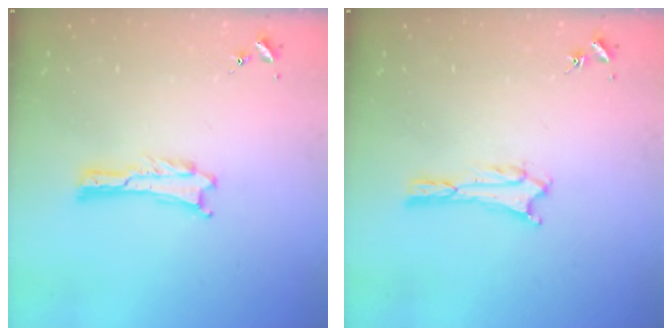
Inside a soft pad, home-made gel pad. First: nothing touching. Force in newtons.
{"total": 1.6, "press": 1.6, "slide": 0.2}